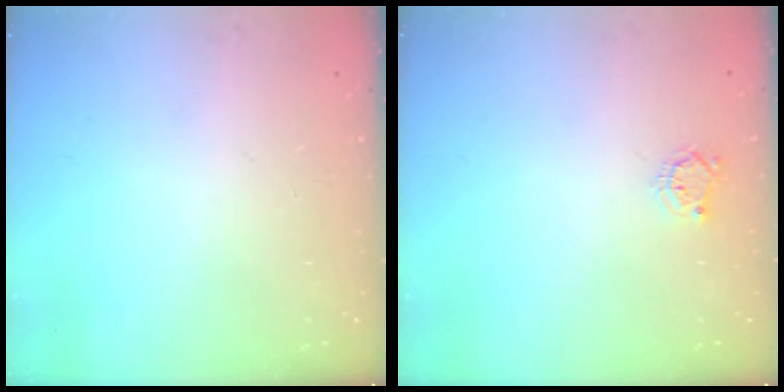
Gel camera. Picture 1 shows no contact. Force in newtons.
{"total": 3.5, "press": 3.5, "slide": 0.4}